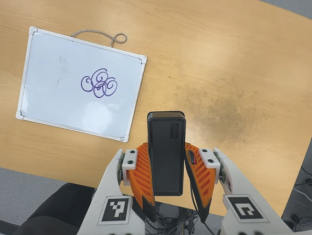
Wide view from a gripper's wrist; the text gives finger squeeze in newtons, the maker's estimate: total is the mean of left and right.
{"total": 4.4, "left": 3.4, "right": 5.5}